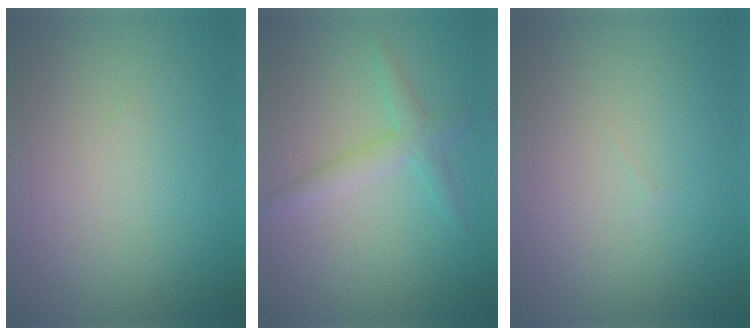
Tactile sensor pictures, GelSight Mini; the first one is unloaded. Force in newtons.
{"total": 2.2, "press": 2.2, "slide": 0.1}
{"total": 0.0}